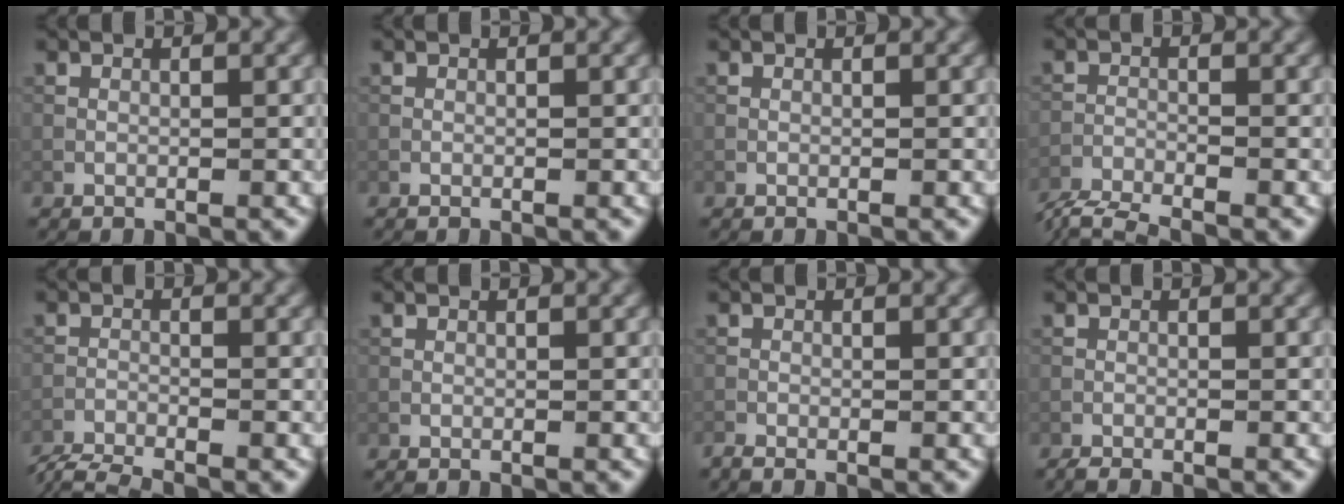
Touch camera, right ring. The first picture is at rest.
{"total": 0.0}
{"total": 0.0}
{"total": 6.2, "force": [-5.9, 0.7, 1.8], "torque": [-0.046, -0.024, -0.103]}
{"total": 5.7, "force": [-5.5, 0.6, 1.5], "torque": [-0.038, -0.021, -0.096]}
{"total": 0.0}
{"total": 0.9, "force": [-0.8, 0.1, 0.3], "torque": [-0.007, -0.005, -0.022]}
{"total": 1.0, "force": [-0.9, 0.0, 0.2], "torque": [-0.002, -0.002, -0.020]}